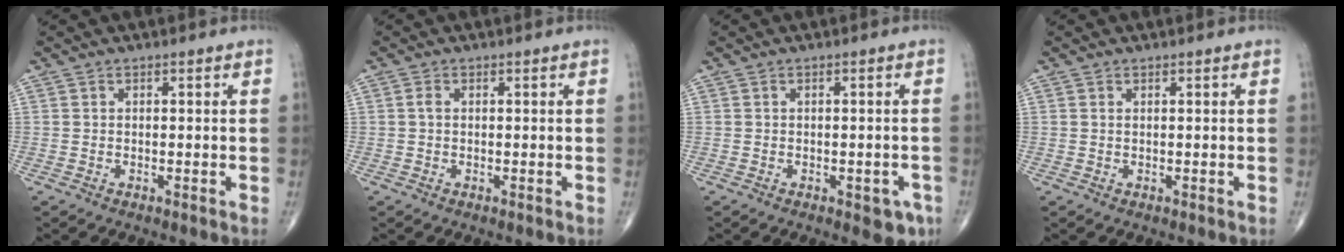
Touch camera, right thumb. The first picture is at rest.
{"total": 1.0, "force": [0.1, 0.7, 0.8], "torque": [-0.015, 0.001, -0.002]}
{"total": 4.4, "force": [-2.0, 2.2, 3.3], "torque": [-0.017, 0.005, -0.020]}
{"total": 0.0}